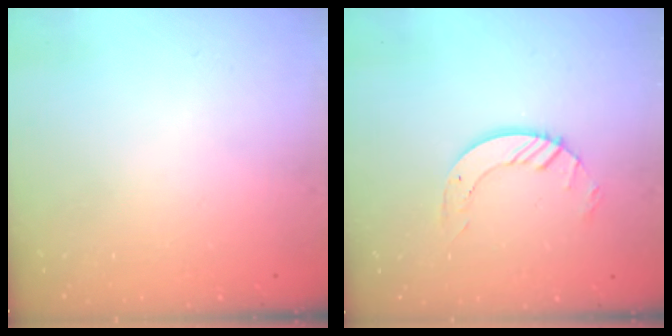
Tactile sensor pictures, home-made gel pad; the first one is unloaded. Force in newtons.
{"total": 7.0, "press": 7.0, "slide": 0.6}